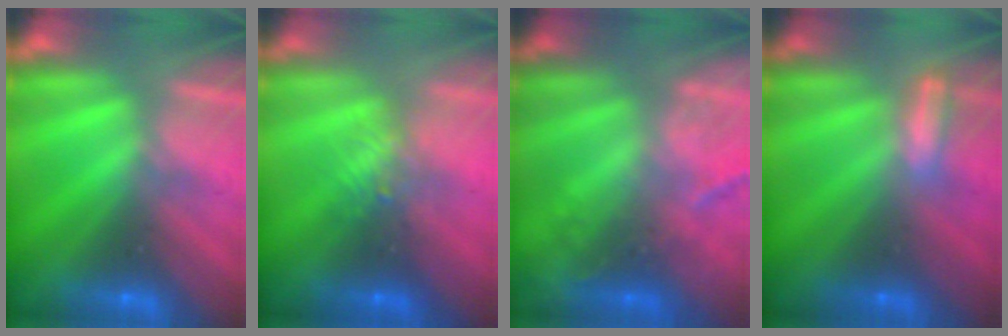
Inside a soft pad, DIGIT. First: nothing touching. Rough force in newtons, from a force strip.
{"total": 2.2}
{"total": 2.2}
{"total": 1.3}